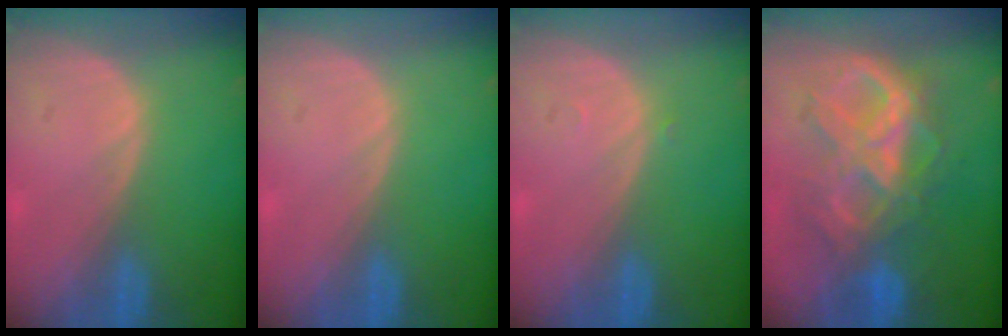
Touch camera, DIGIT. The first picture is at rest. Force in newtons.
{"total": 0.0}
{"total": 0.5, "press": 0.4, "slide": 0.3}
{"total": 10.3, "press": 10.2, "slide": 1.3}